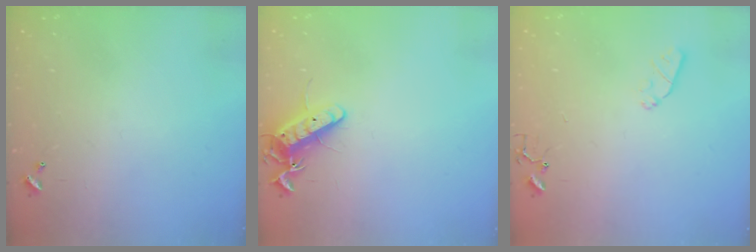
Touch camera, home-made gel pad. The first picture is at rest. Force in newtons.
{"total": 11.4, "press": 11.4, "slide": 0.9}
{"total": 5.2, "press": 5.2, "slide": 0.8}